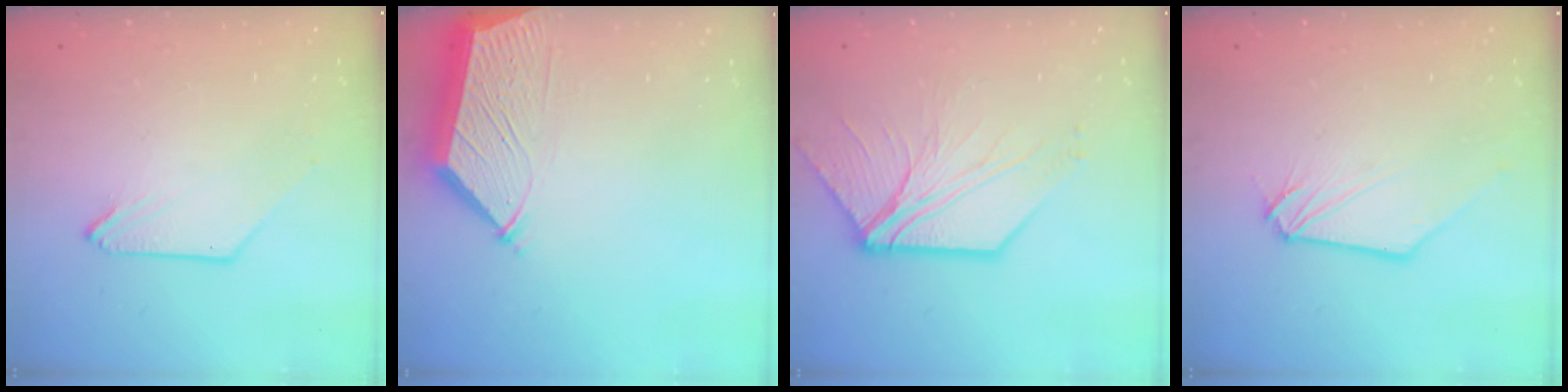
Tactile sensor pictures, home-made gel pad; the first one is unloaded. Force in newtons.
{"total": 6.8, "press": 6.8, "slide": 0.8}
{"total": 9.4, "press": 9.4, "slide": 0.3}
{"total": 1.1, "press": 1.1, "slide": 0.1}